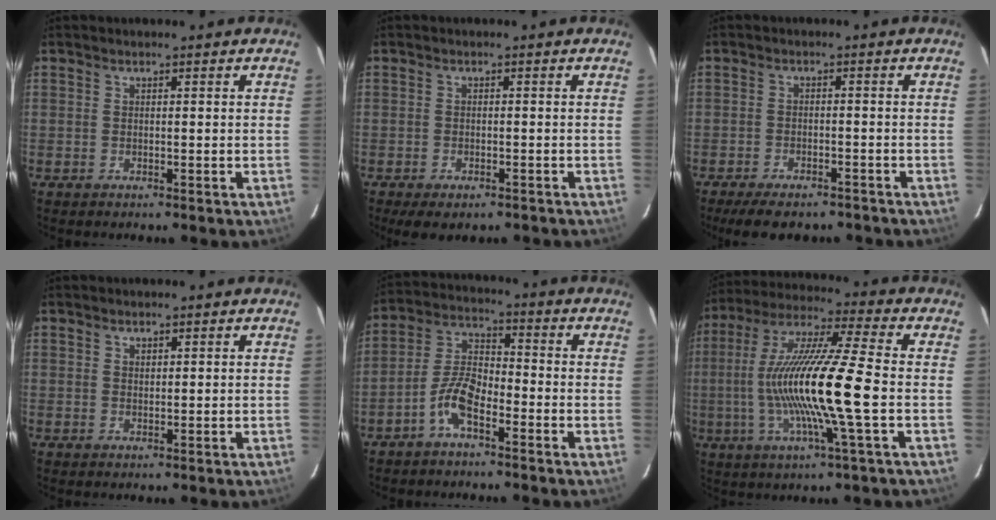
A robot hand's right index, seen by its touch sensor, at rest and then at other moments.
{"total": 5.9, "force": [-4.3, 2.3, 3.4], "torque": [-0.077, -0.021, -0.064]}
{"total": 10.1, "force": [-8.3, 3.4, 4.7], "torque": [-0.105, -0.016, -0.120]}
{"total": 1.0, "force": [0.6, 0.7, 0.3], "torque": [-0.003, 0.003, 0.011]}
{"total": 7.3, "force": [-4.3, 2.8, 5.2], "torque": [-0.115, 0.015, -0.088]}
{"total": 18.0, "force": [-2.4, -0.1, 17.8], "torque": [-0.344, -0.003, -0.048]}